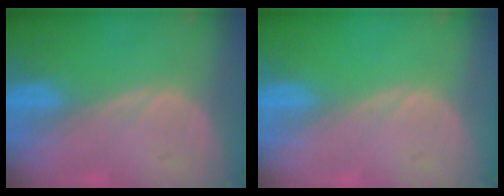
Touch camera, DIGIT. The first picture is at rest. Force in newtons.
{"total": 0.0}